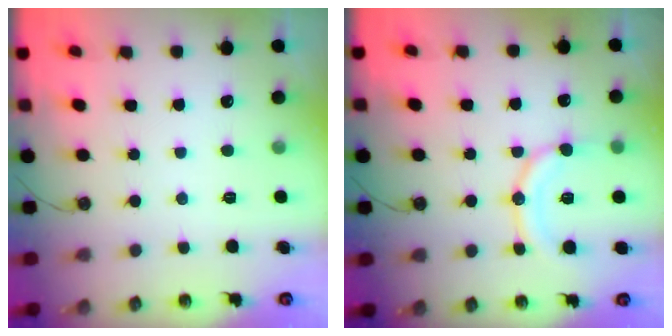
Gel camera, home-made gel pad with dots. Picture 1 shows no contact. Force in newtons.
{"total": 14.6, "press": 14.4, "slide": 2.6}